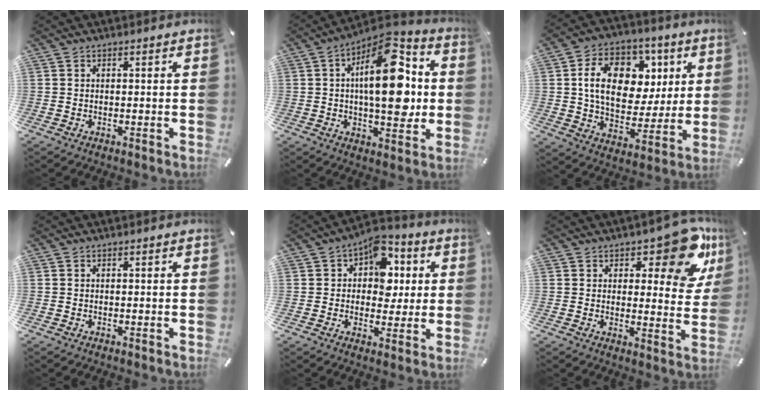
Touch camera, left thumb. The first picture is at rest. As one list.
[{"total": 20.0, "force": [3.2, 9.2, 17.5], "torque": [-0.271, -0.014, 0.050]}, {"total": 16.7, "force": [4.7, 12.3, 10.2], "torque": [-0.157, 0.005, 0.090]}, {"total": 0.0}, {"total": 11.3, "force": [3.6, 8.6, 6.4], "torque": [-0.080, -0.023, 0.064]}, {"total": 13.1, "force": [8.8, 5.5, 8.0], "torque": [-0.079, -0.065, 0.147]}]